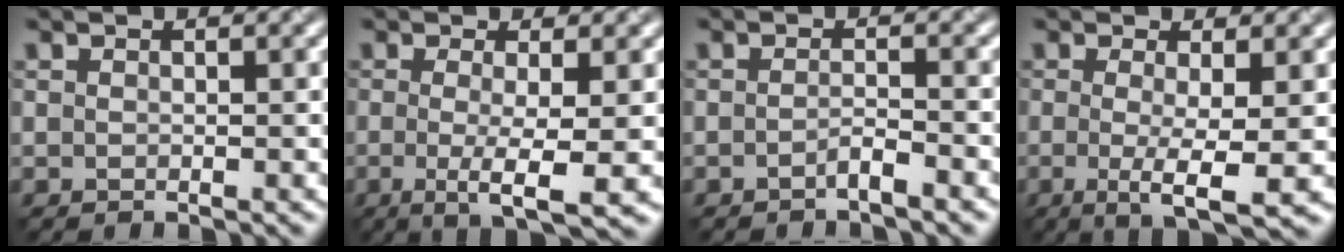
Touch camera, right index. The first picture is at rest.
{"total": 4.8, "force": [-1.4, 0.7, 4.6], "torque": [-0.076, -0.005, -0.014]}
{"total": 1.7, "force": [-1.4, 0.1, 0.9], "torque": [-0.012, 0.009, -0.023]}
{"total": 4.7, "force": [-1.3, 0.7, 4.5], "torque": [-0.073, -0.006, -0.012]}